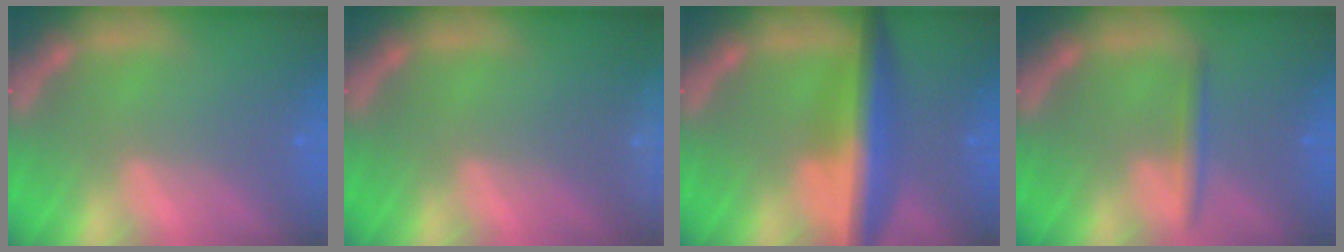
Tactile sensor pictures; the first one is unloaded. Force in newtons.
{"total": 10.0}
{"total": 7.5}
{"total": 1.9}